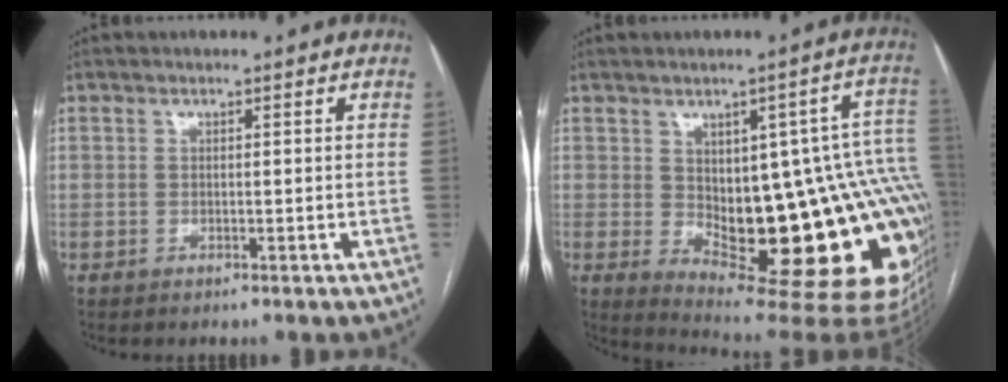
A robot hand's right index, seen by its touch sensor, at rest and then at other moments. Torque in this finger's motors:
{"motor_torque": [2.07, -0.07, 0.55, 0.17]}